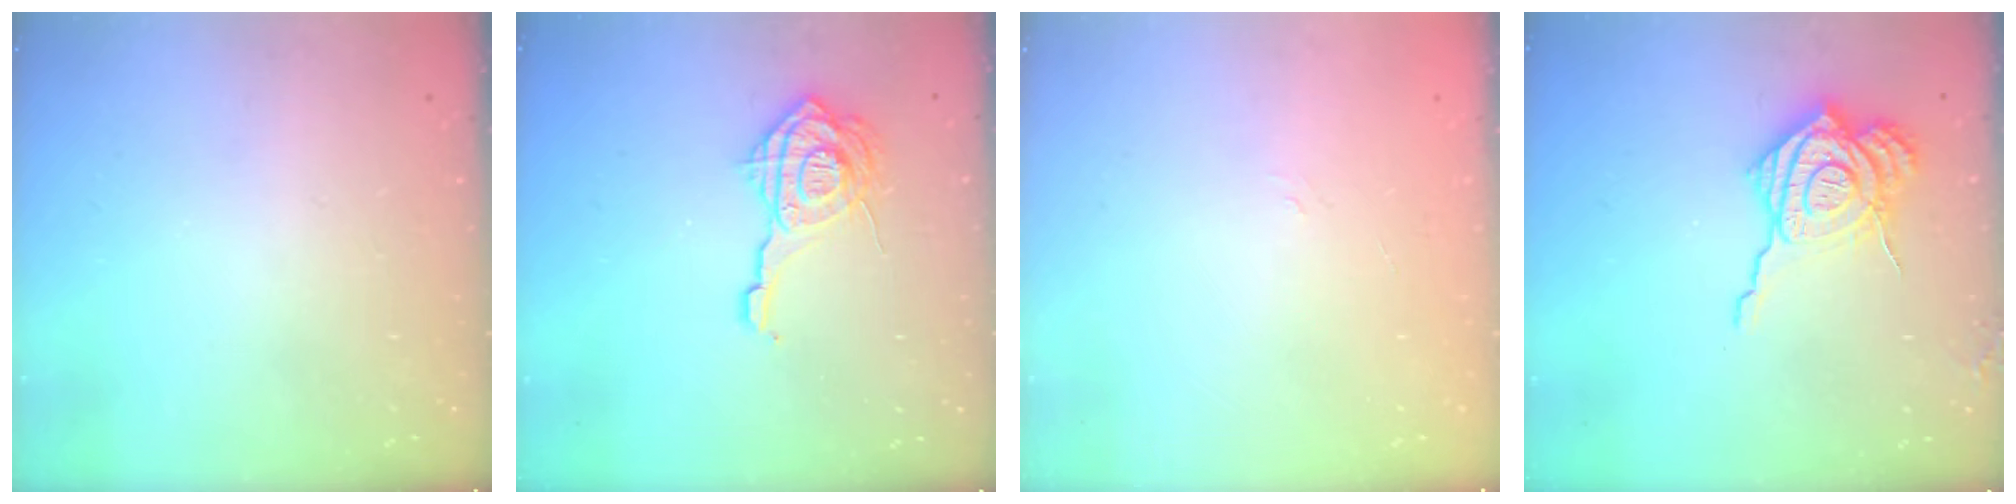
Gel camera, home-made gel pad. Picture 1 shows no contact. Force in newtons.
{"total": 13.5, "press": 13.4, "slide": 1.6}
{"total": 2.2, "press": 2.0, "slide": 1.1}
{"total": 17.4, "press": 17.3, "slide": 1.7}